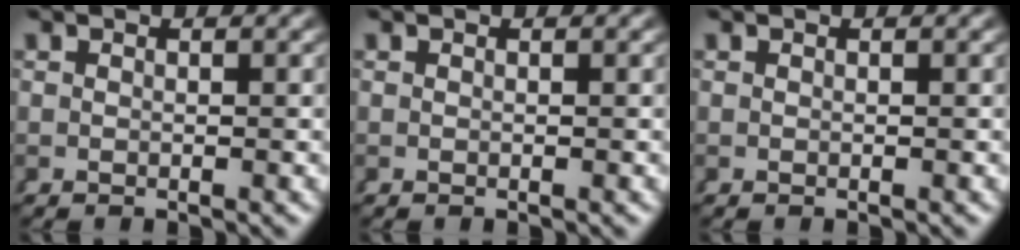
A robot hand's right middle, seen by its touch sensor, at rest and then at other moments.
{"total": 0.0}
{"total": 0.0}